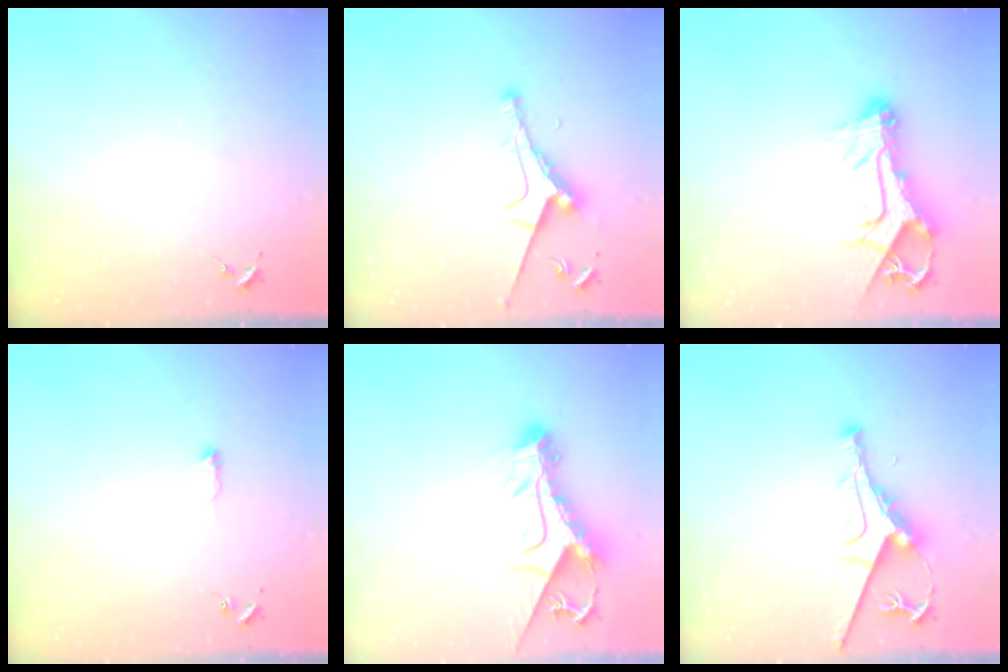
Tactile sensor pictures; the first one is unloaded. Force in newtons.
{"total": 9.3, "press": 9.2, "slide": 1.3}
{"total": 13.9, "press": 13.9, "slide": 1.4}
{"total": 4.9, "press": 4.9, "slide": 0.7}
{"total": 13.5, "press": 13.5, "slide": 1.6}
{"total": 9.7, "press": 9.7, "slide": 0.7}